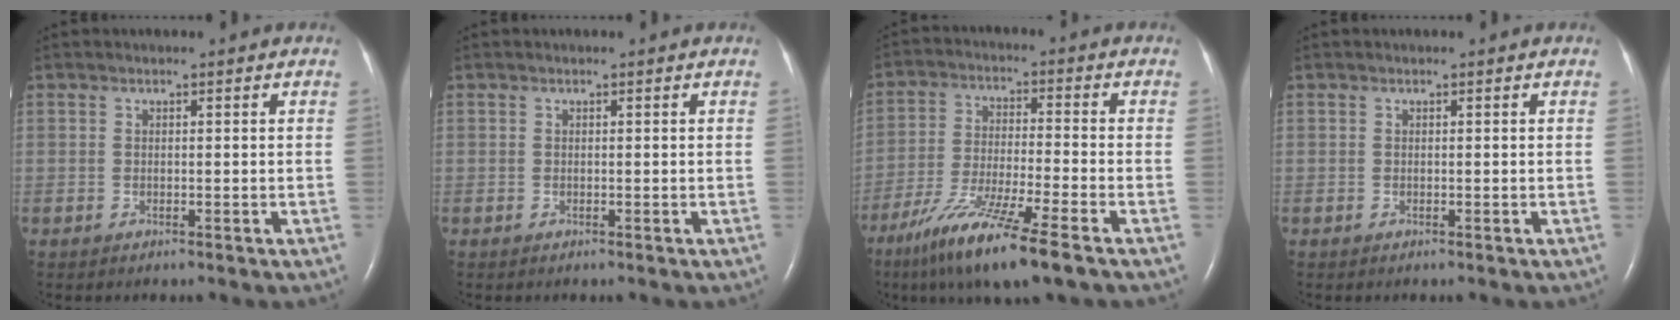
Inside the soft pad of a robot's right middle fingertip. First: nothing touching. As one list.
[{"total": 0.0}, {"total": 13.0, "force": [-8.5, 0.2, 9.8], "torque": [-0.194, -0.041, -0.154]}, {"total": 0.0}]